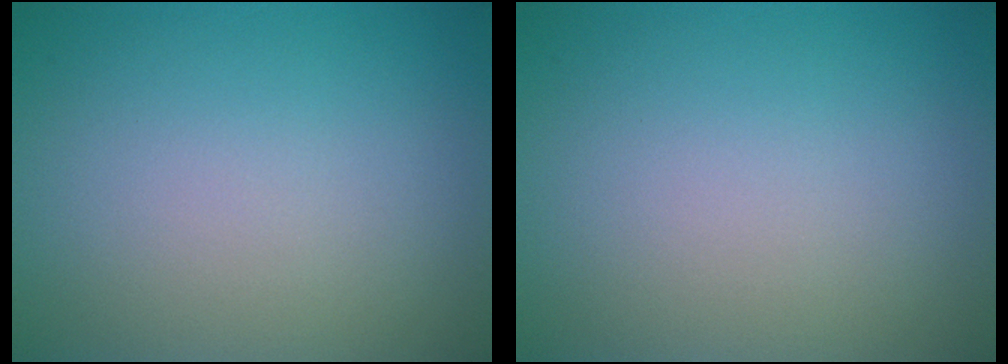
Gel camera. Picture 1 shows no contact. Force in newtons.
{"total": 0.0}